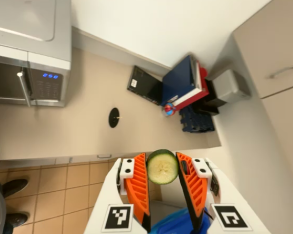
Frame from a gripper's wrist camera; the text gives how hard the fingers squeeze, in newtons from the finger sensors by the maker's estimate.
{"total": 7.8, "left": 7.5, "right": 8.0}